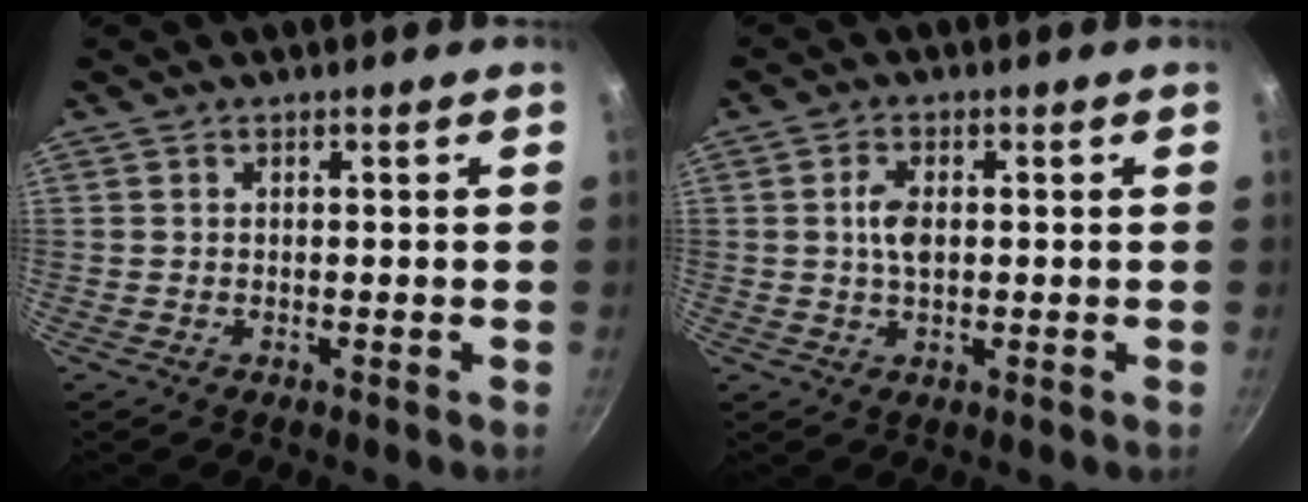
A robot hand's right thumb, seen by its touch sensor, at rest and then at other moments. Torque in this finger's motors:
{"motor_torque": [0.50, 0.97, 0.57, 0.07, 0.01]}